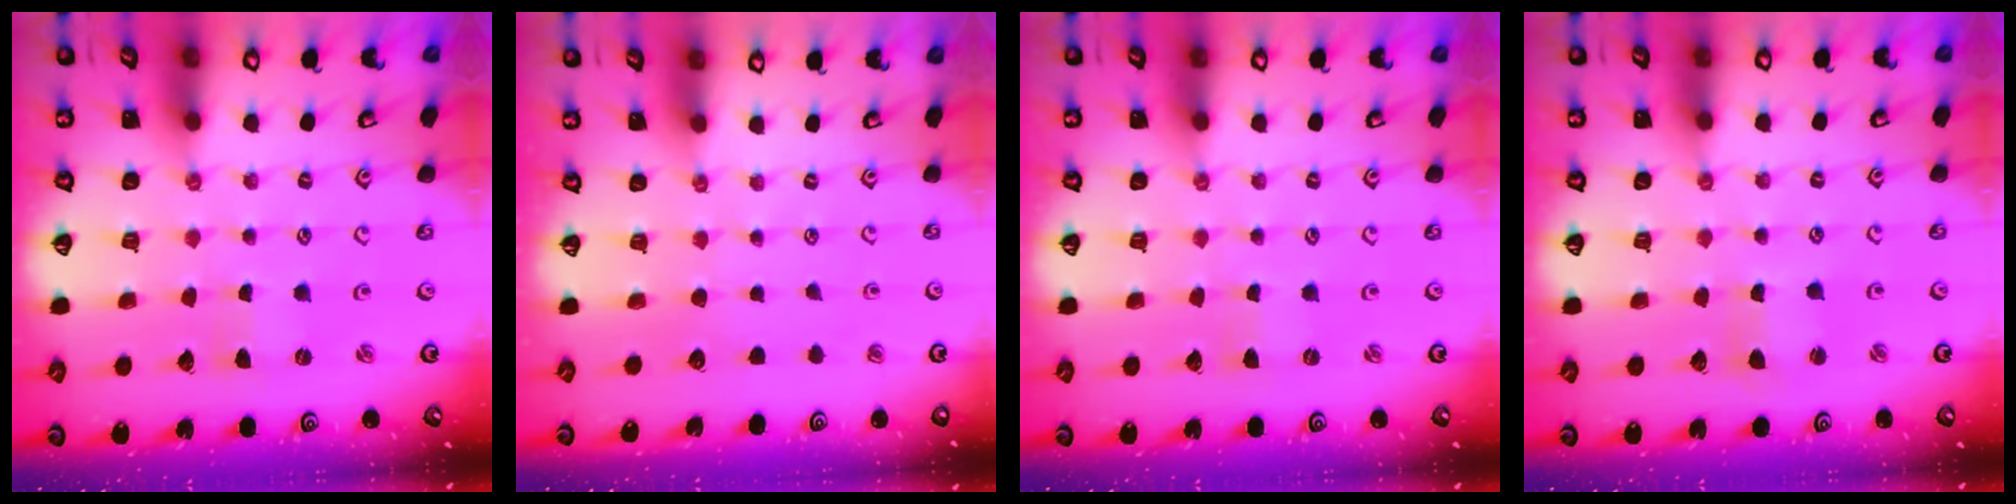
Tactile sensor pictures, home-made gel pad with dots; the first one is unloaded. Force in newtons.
{"total": 0.0}
{"total": 0.0}
{"total": 2.1, "press": 2.1, "slide": 0.3}